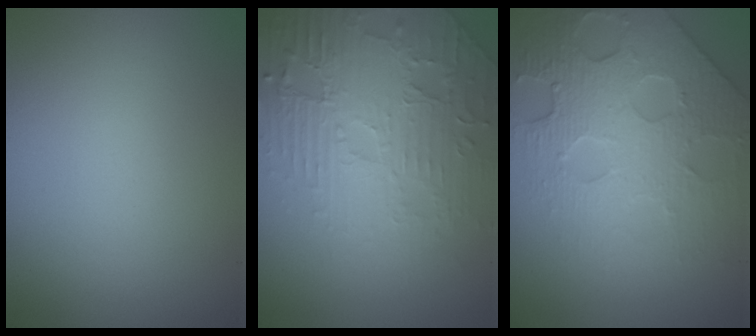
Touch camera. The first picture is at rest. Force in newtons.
{"total": 4.3, "press": 4.1, "slide": 1.4}
{"total": 6.3, "press": 5.2, "slide": 3.7}